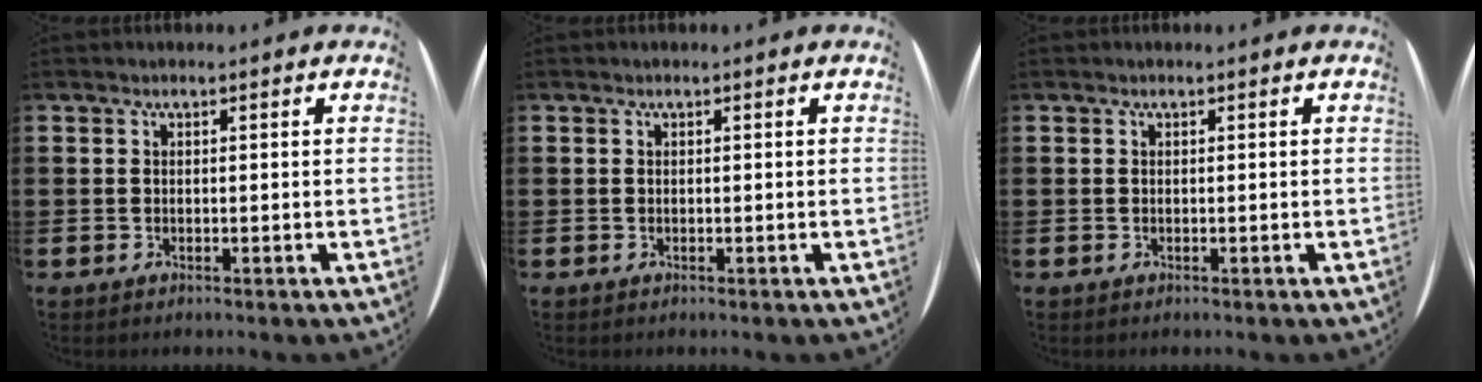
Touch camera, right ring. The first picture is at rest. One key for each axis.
{"total": 0.0}
{"total": 0.0}